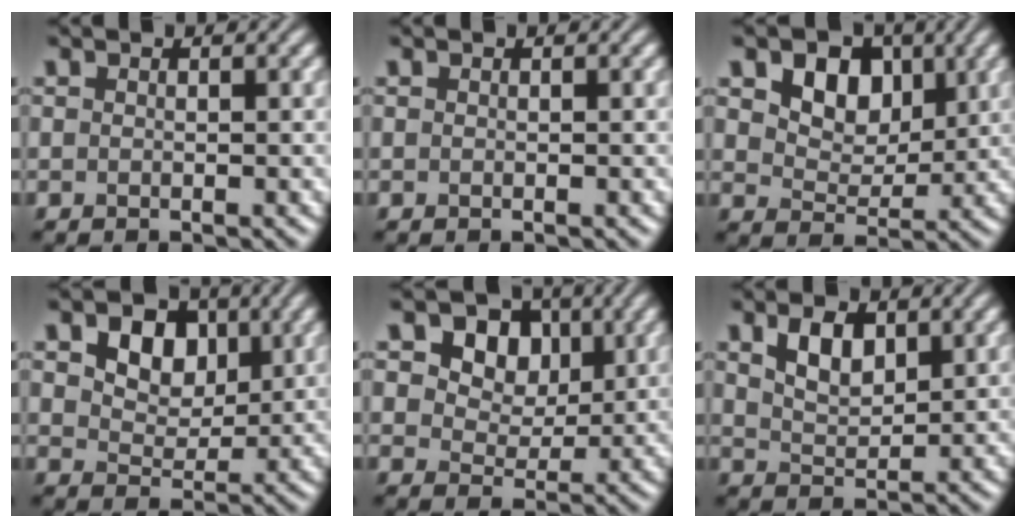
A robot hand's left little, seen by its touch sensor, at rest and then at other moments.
{"total": 0.0}
{"total": 5.8, "force": [2.5, 4.1, 3.2], "torque": [-0.072, -0.010, 0.046]}
{"total": 5.4, "force": [2.2, 3.7, 3.2], "torque": [-0.066, -0.007, 0.029]}
{"total": 7.7, "force": [3.5, 5.5, 3.9], "torque": [-0.084, -0.001, 0.060]}
{"total": 3.3, "force": [1.7, 1.8, 2.2], "torque": [-0.047, 0.000, 0.035]}